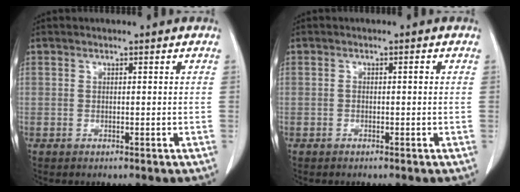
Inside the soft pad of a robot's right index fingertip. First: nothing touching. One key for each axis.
{"total": 0.8, "fx": -0.1, "fy": 0.4, "fz": 0.7, "tx": -0.009, "ty": 0.004, "tz": 0.000}